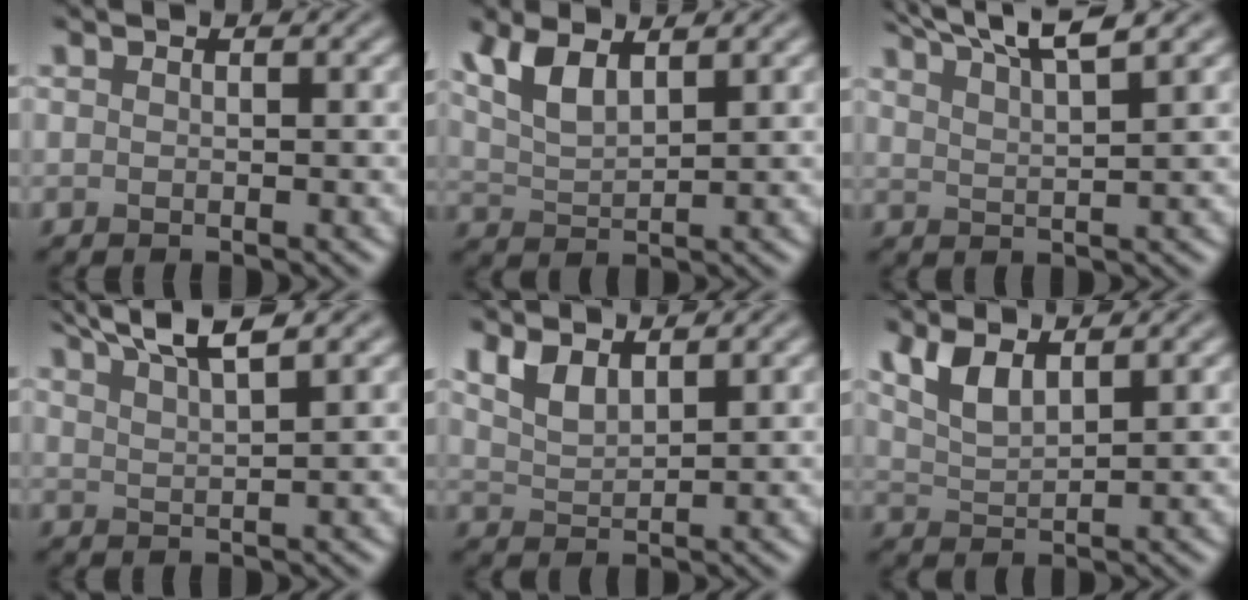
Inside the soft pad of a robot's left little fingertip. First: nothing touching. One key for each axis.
{"total": 4.1, "fx": 2.4, "fy": 1.5, "fz": 2.9, "tx": -0.071, "ty": 0.003, "tz": 0.053}
{"total": 6.5, "fx": 5.0, "fy": 1.2, "fz": 3.9, "tx": -0.047, "ty": 0.020, "tz": 0.059}
{"total": 5.8, "fx": 4.4, "fy": 1.1, "fz": 3.6, "tx": -0.048, "ty": 0.021, "tz": 0.058}
{"total": 2.8, "fx": 2.0, "fy": 1.1, "fz": 1.7, "tx": -0.039, "ty": -0.001, "tz": 0.042}
{"total": 3.5, "fx": 2.3, "fy": 1.2, "fz": 2.4, "tx": -0.058, "ty": 0.000, "tz": 0.048}